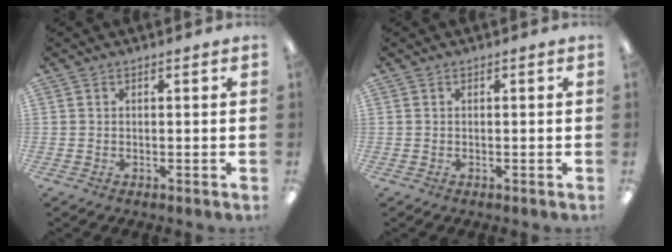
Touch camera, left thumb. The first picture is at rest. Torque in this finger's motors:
{"motor_torque": [-0.03, -0.03, 0.20, -0.10, 0.00]}